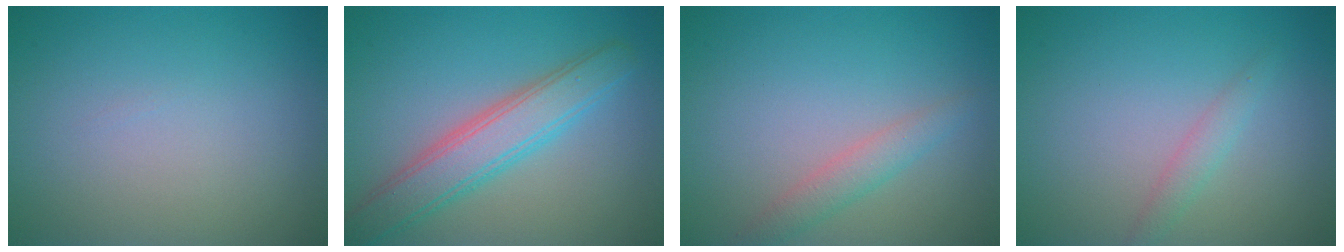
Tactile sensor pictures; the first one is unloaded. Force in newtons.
{"total": 5.0, "press": 5.0, "slide": 0.2}
{"total": 2.0, "press": 2.0, "slide": 0.0}
{"total": 1.4, "press": 1.4, "slide": 0.0}